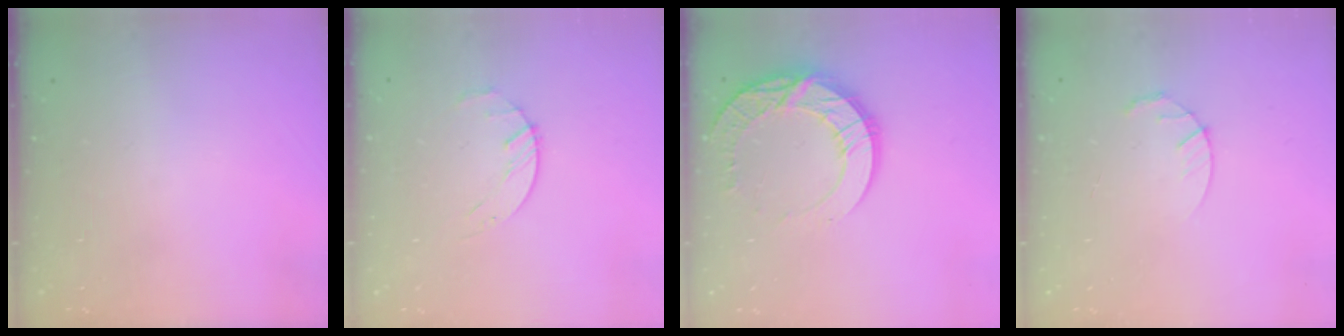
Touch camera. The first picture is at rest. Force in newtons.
{"total": 2.7, "press": 2.6, "slide": 0.3}
{"total": 14.4, "press": 14.4, "slide": 1.4}
{"total": 3.6, "press": 3.6, "slide": 0.5}